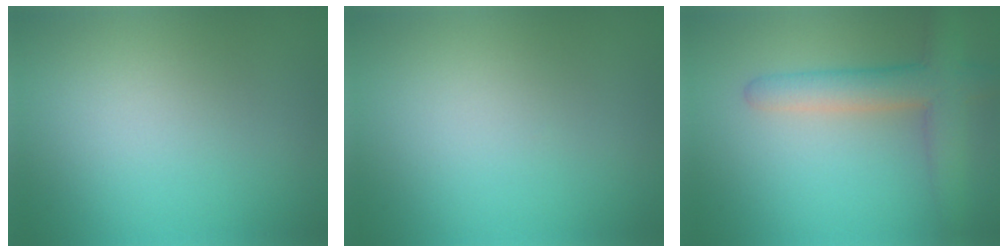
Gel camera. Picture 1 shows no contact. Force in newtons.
{"total": 0.0}
{"total": 4.9, "press": 4.9, "slide": 0.3}